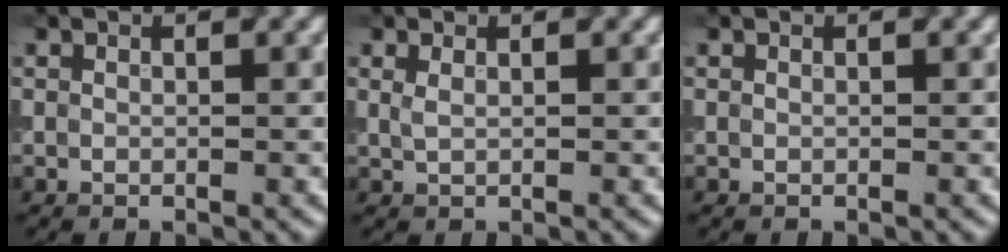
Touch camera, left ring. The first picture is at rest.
{"total": 0.7, "force": [0.5, -0.3, 0.5], "torque": [-0.014, -0.004, 0.017]}
{"total": 0.0}